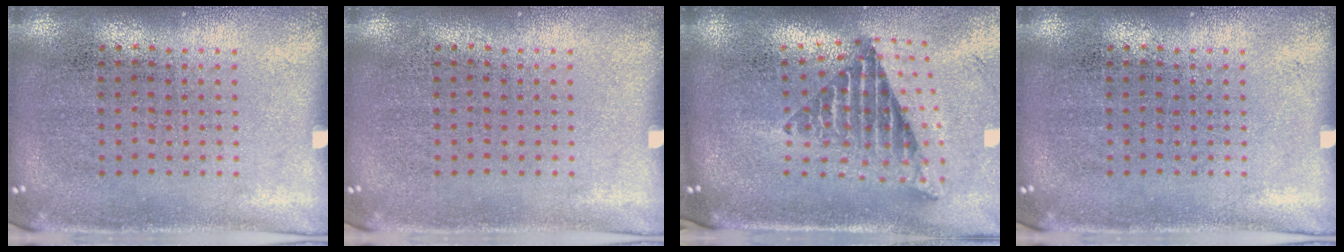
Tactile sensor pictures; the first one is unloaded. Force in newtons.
{"total": 0.0}
{"total": 2.4, "press": 1.6, "slide": 1.9}
{"total": 0.0}